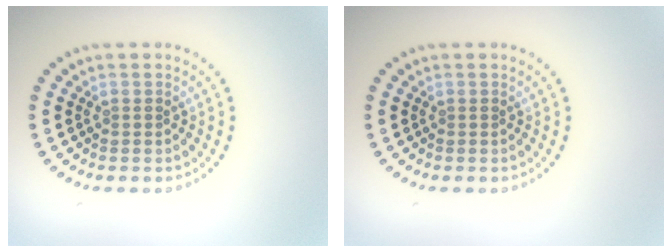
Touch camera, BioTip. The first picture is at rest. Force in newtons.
{"total": 0.0}